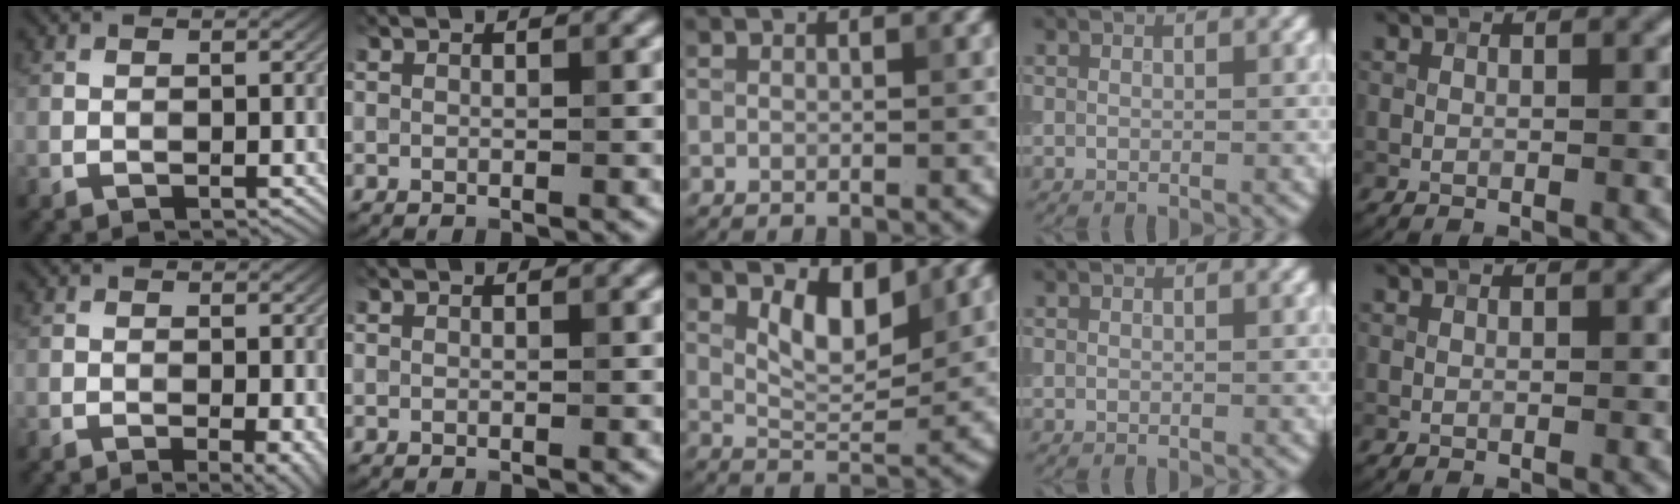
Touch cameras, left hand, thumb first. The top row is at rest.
{"thumb": {"total": 2.5, "force": [-0.7, 0.5, 2.3], "torque": [-0.033, -0.005, -0.009]}, "middle": {"total": 4.0, "force": [2.0, 1.8, 3.0], "torque": [-0.056, -0.006, 0.035]}}